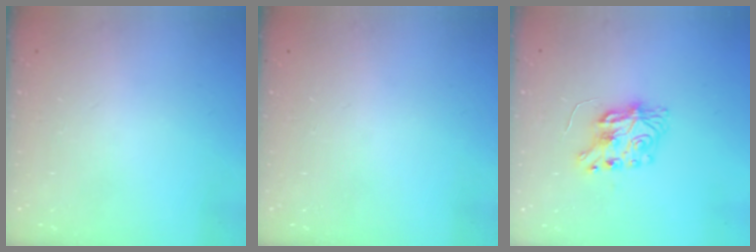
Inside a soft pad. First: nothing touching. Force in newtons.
{"total": 0.0}
{"total": 7.9, "press": 7.9, "slide": 0.2}